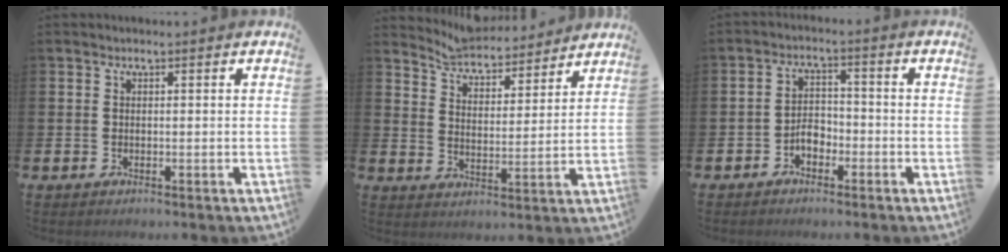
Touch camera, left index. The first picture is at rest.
{"total": 5.9, "force": [5.8, 1.4, 0.5], "torque": [-0.041, -0.045, 0.101]}
{"total": 3.0, "force": [-1.9, 1.8, 1.5], "torque": [-0.038, 0.014, -0.039]}